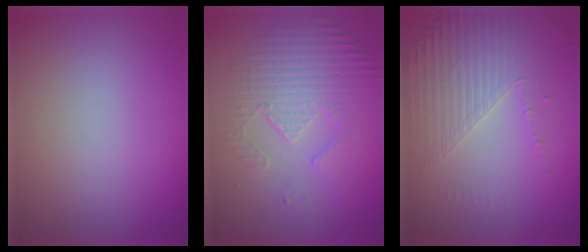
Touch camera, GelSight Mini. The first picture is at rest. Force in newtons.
{"total": 5.5, "press": 3.6, "slide": 4.1}
{"total": 4.4, "press": 3.1, "slide": 3.2}